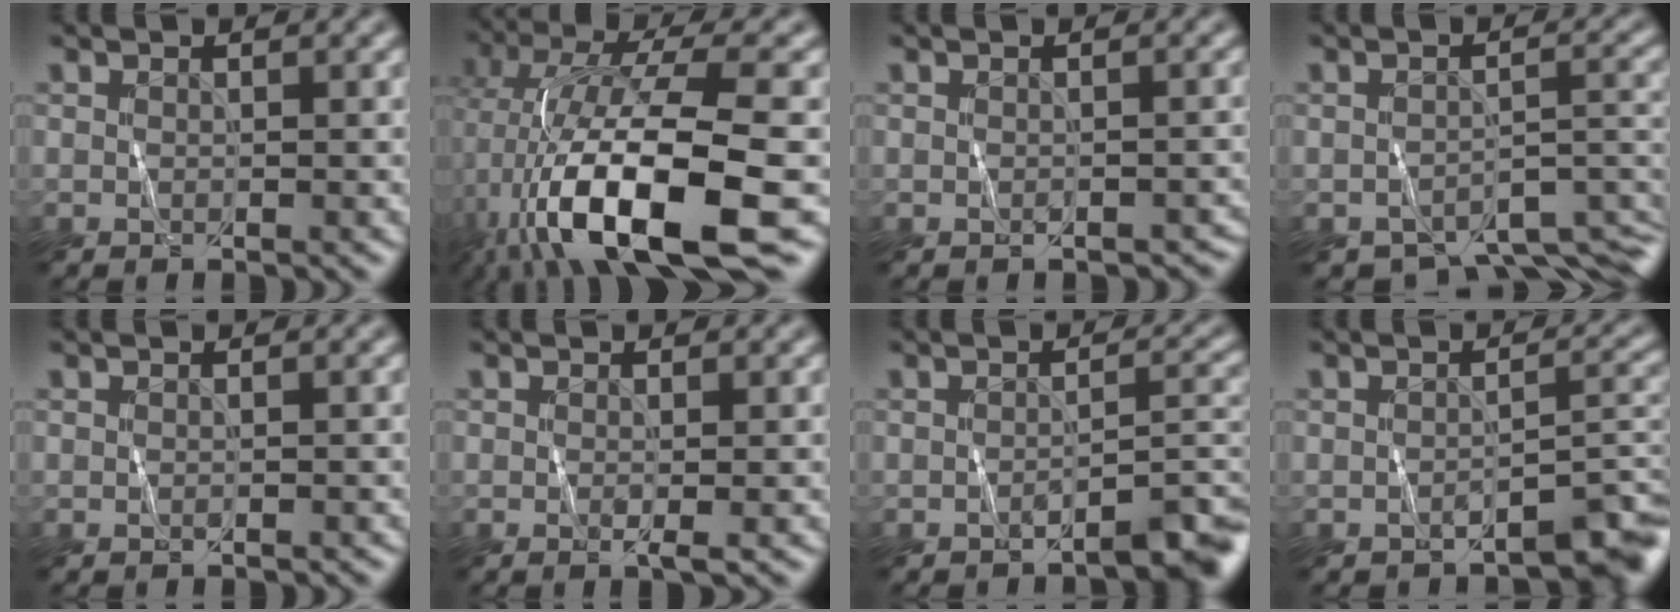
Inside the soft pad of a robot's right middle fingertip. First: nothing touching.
{"total": 13.8, "force": [-4.3, 4.5, 12.4], "torque": [-0.224, -0.004, -0.078]}
{"total": 0.9, "force": [-0.3, 0.7, 0.5], "torque": [-0.008, -0.006, -0.002]}
{"total": 6.4, "force": [-5.3, 2.2, 2.8], "torque": [-0.026, -0.023, -0.063]}
{"total": 0.0}
{"total": 1.0, "force": [0.1, 0.1, 1.0], "torque": [-0.016, -0.004, 0.000]}
{"total": 3.2, "force": [-2.3, 0.6, 2.1], "torque": [-0.024, 0.012, -0.035]}
{"total": 3.2, "force": [-2.3, 1.0, 2.1], "torque": [-0.021, 0.005, -0.031]}